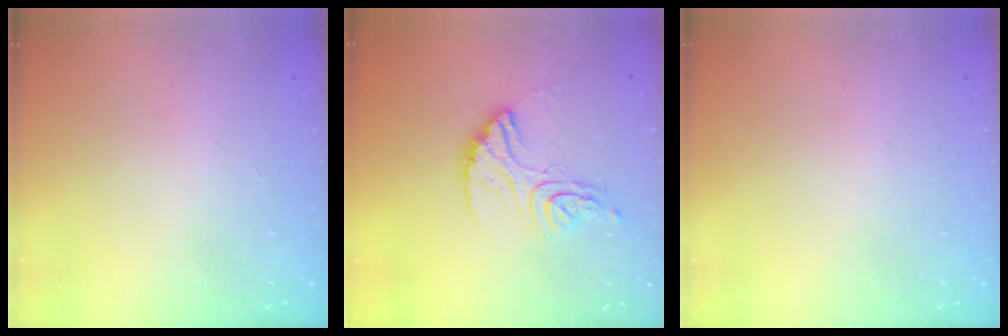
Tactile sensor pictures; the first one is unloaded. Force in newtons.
{"total": 13.1, "press": 13.1, "slide": 1.0}
{"total": 0.0}